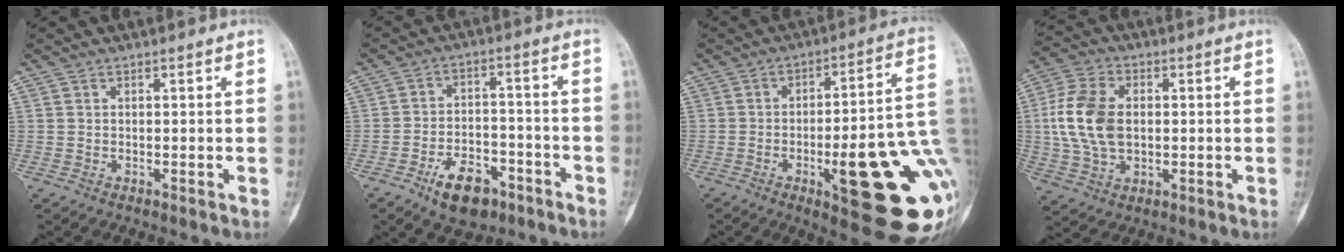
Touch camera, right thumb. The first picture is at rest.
{"total": 10.2, "force": [-6.1, 5.5, 6.0], "torque": [-0.078, 0.038, -0.097]}
{"total": 24.0, "force": [-5.9, 6.1, 22.5], "torque": [-0.247, 0.016, -0.068]}
{"total": 13.6, "force": [0.7, 9.1, 10.2], "torque": [-0.199, 0.009, 0.012]}